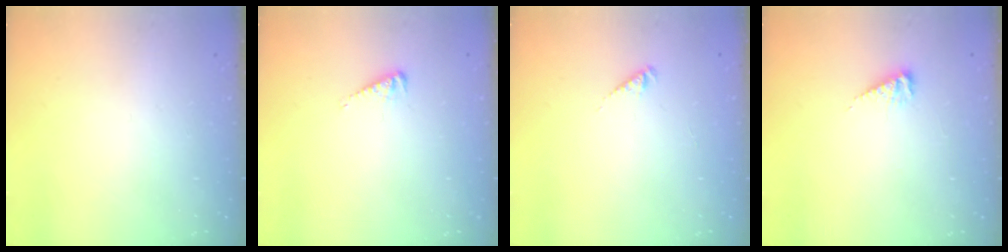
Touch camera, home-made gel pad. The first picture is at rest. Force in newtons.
{"total": 3.9, "press": 3.9, "slide": 0.5}
{"total": 2.5, "press": 2.5, "slide": 0.5}
{"total": 6.1, "press": 6.1, "slide": 0.7}